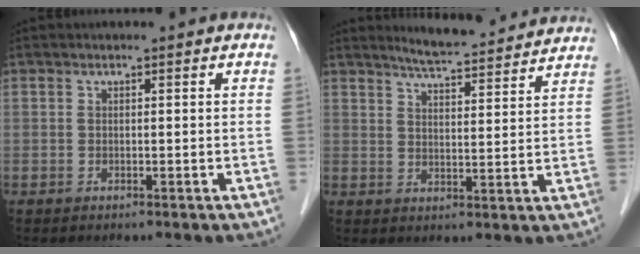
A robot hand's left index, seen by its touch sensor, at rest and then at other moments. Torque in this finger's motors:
{"motor_torque": [0.31, -0.66, 0.08, 0.00]}